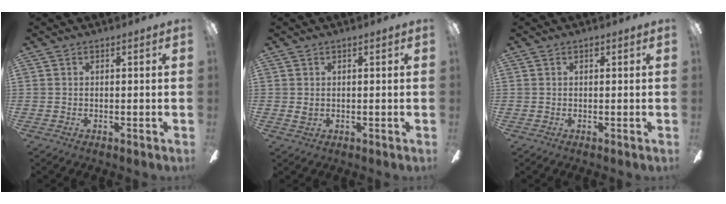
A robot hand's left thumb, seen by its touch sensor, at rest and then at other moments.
{"total": 1.2, "force": [0.4, 0.9, 0.7], "torque": [-0.016, 0.004, 0.006]}
{"total": 0.8, "force": [0.5, 0.5, 0.4], "torque": [-0.010, 0.004, 0.008]}